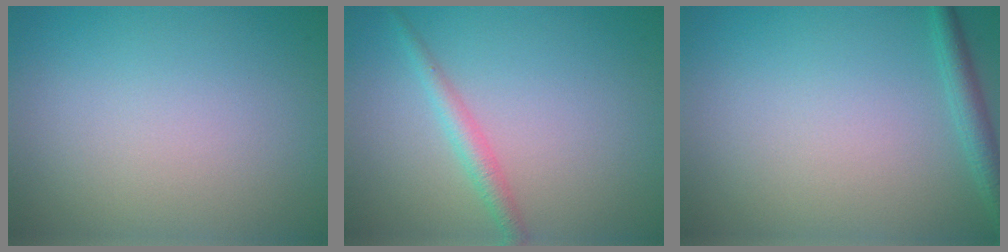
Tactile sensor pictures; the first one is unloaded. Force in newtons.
{"total": 1.9, "press": 1.9, "slide": 0.0}
{"total": 1.8, "press": 1.8, "slide": 0.1}